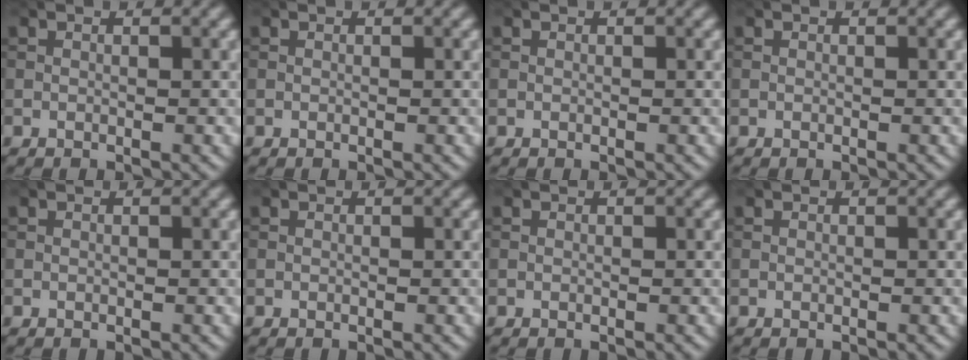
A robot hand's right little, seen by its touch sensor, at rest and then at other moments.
{"total": 0.0}
{"total": 0.0}
{"total": 0.0}
{"total": 0.0}
{"total": 0.0}
{"total": 0.0}
{"total": 0.0}